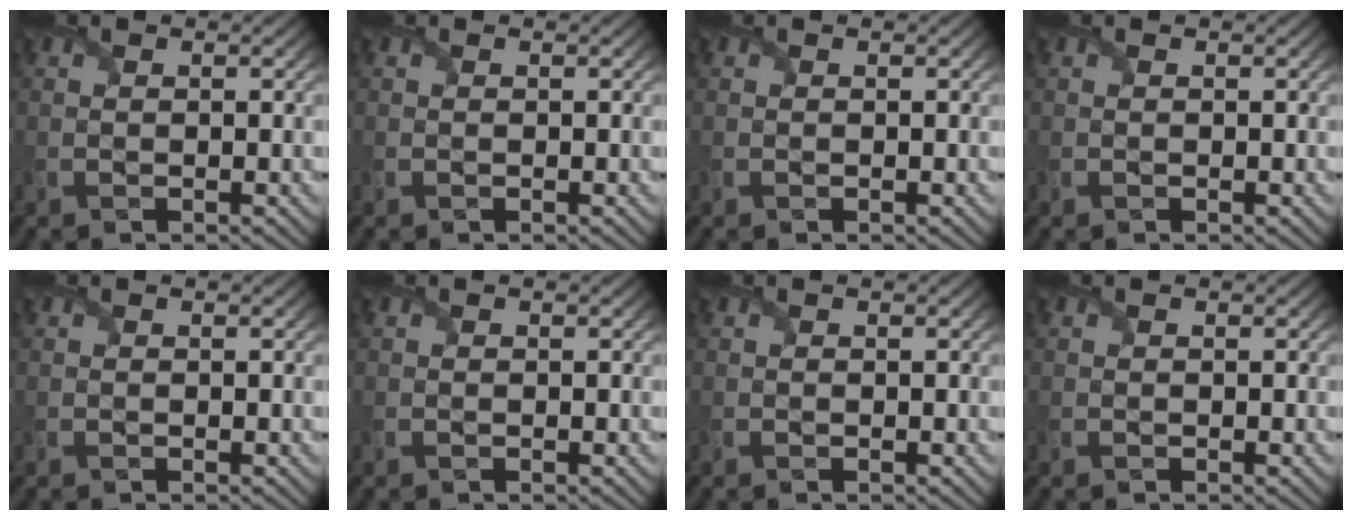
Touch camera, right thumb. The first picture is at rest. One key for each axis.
{"total": 0.0}
{"total": 0.0}
{"total": 0.0}
{"total": 0.0}
{"total": 0.0}
{"total": 0.0}
{"total": 0.0}